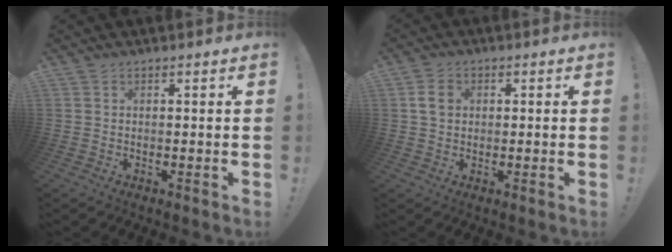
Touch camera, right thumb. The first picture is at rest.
{"total": 4.4, "force": [0.7, 3.4, 2.7], "torque": [-0.037, 0.003, 0.014]}